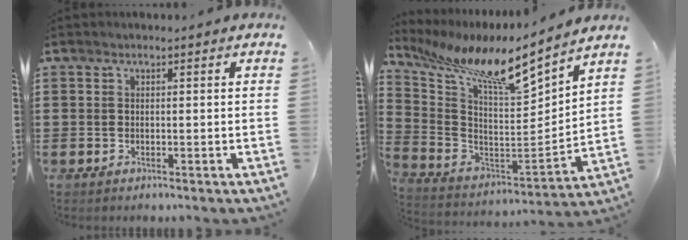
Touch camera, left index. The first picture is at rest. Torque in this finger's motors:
{"motor_torque": [2.14, 0.00, 0.30, 0.08]}